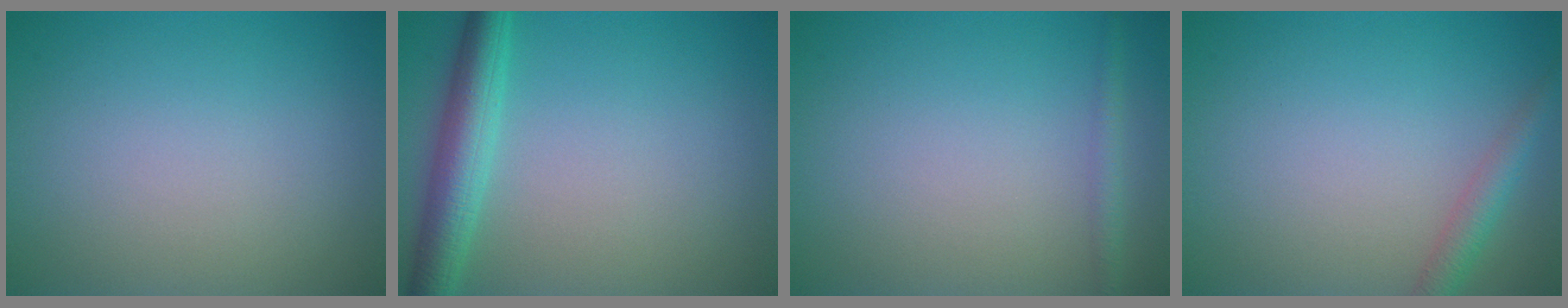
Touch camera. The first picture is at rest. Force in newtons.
{"total": 4.3, "press": 4.3, "slide": 0.2}
{"total": 1.3, "press": 1.3, "slide": 0.1}
{"total": 2.2, "press": 2.2, "slide": 0.1}